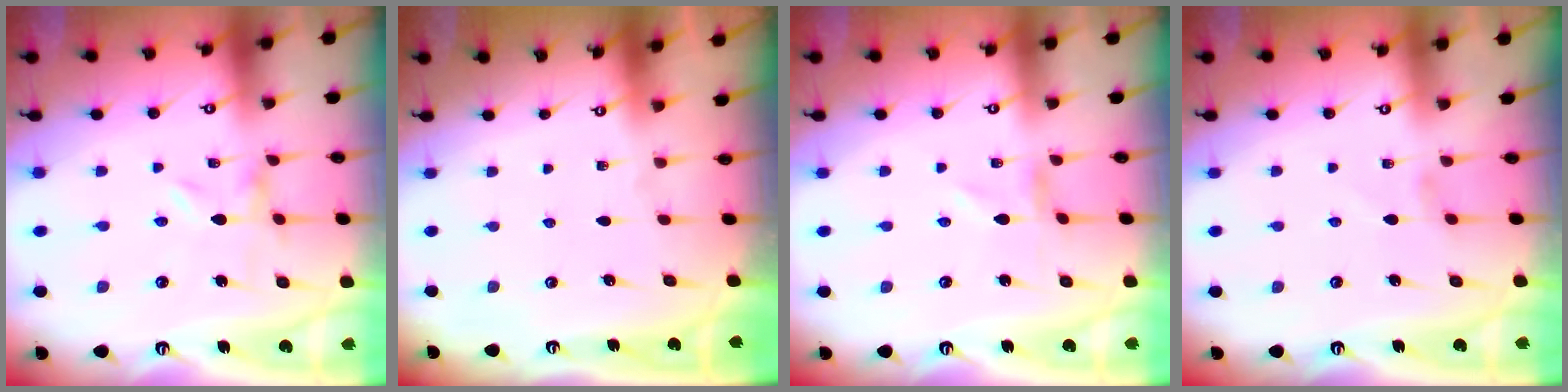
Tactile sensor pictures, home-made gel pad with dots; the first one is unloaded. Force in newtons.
{"total": 0.0}
{"total": 0.9, "press": 0.8, "slide": 0.1}
{"total": 0.0}